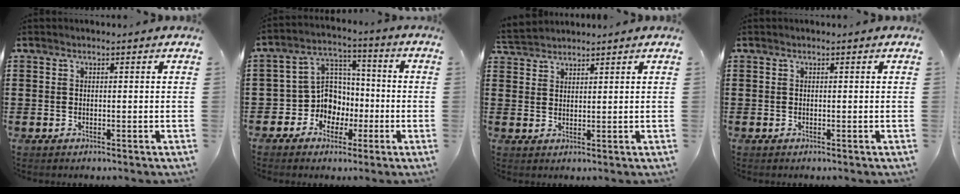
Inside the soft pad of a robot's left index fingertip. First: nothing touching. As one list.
[{"total": 8.0, "force": [-1.7, 7.4, 2.5], "torque": [-0.081, 0.002, -0.031]}, {"total": 2.6, "force": [2.6, 0.3, 0.0], "torque": [-0.008, -0.001, 0.051]}, {"total": 0.0}]